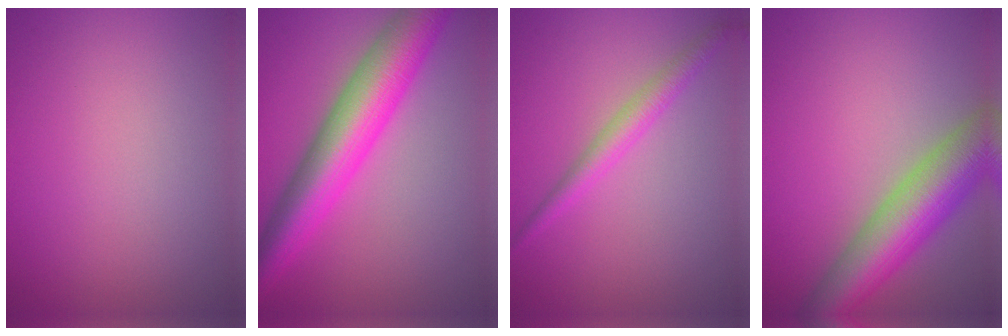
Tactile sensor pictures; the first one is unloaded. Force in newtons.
{"total": 8.9, "press": 8.9, "slide": 0.2}
{"total": 2.4, "press": 2.4, "slide": 0.0}
{"total": 9.2, "press": 9.2, "slide": 0.4}